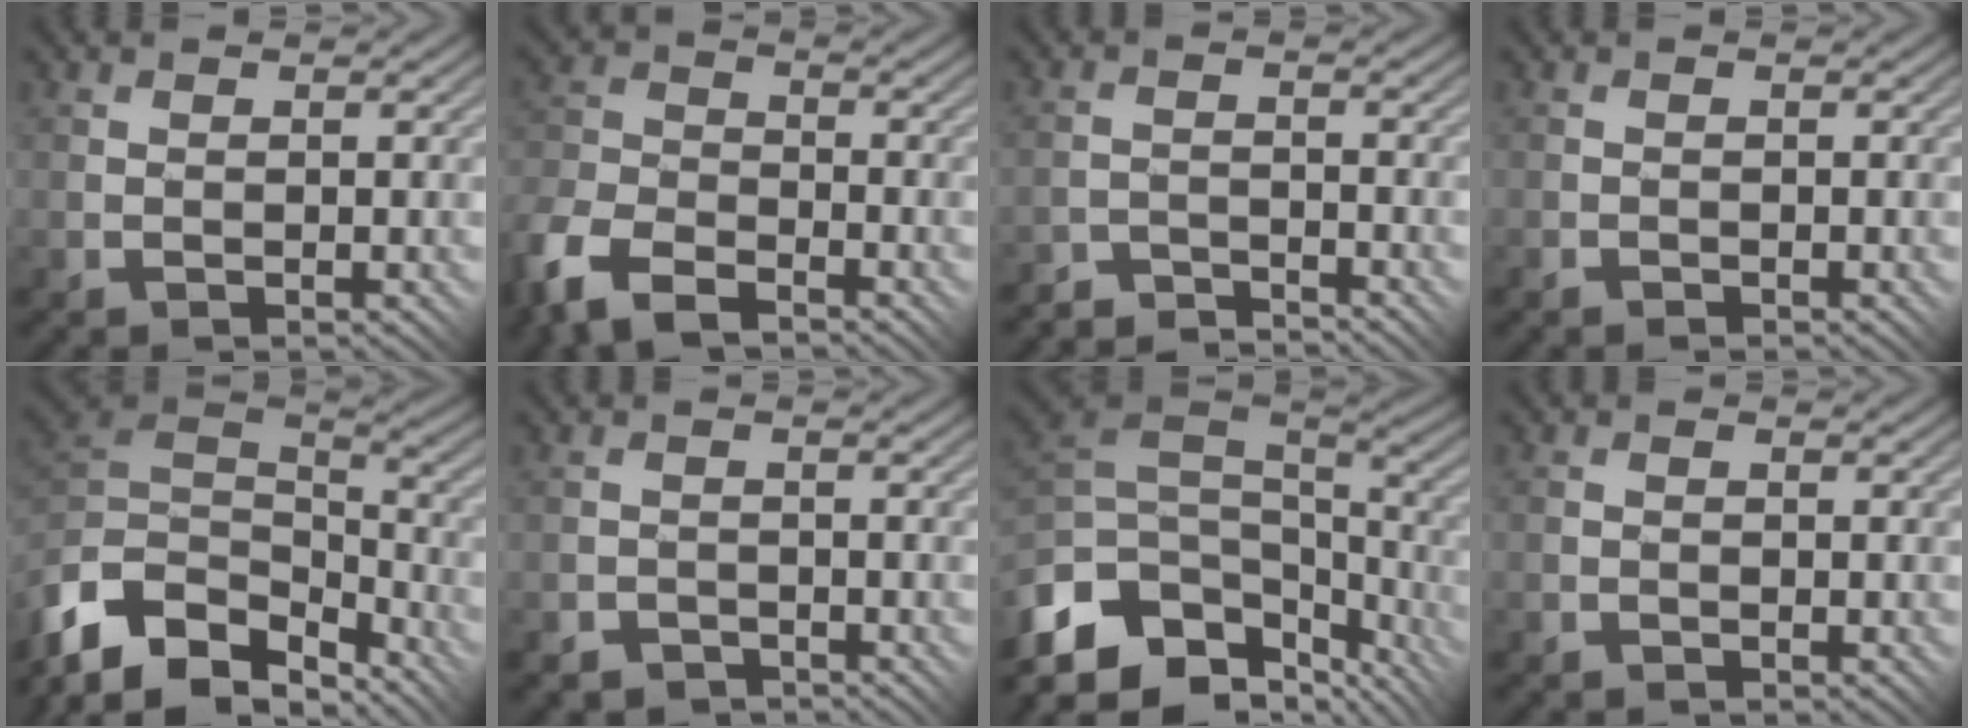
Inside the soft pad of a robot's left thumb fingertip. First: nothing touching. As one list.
[{"total": 9.7, "force": [-6.9, 4.7, 4.9], "torque": [-0.126, -0.019, -0.144]}, {"total": 3.4, "force": [-3.4, -0.4, -0.4], "torque": [0.013, 0.011, -0.072]}, {"total": 0.7, "force": [-0.7, 0.0, -0.1], "torque": [0.004, 0.001, -0.017]}, {"total": 12.3, "force": [-8.2, 6.6, 6.2], "torque": [-0.191, 0.002, -0.136]}, {"total": 2.3, "force": [-2.0, 1.2, -0.3], "torque": [0.013, 0.011, -0.041]}, {"total": 13.4, "force": [-6.3, 7.3, 9.3], "torque": [-0.239, -0.010, -0.100]}, {"total": 0.9, "force": [-0.8, 0.5, 0.0], "torque": [0.008, 0.004, -0.019]}]